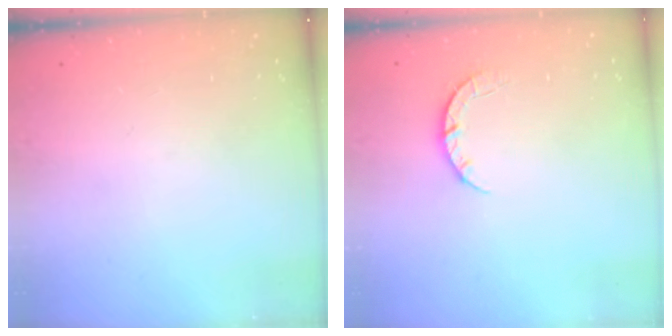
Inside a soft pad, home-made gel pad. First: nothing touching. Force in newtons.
{"total": 4.0, "press": 4.0, "slide": 0.5}